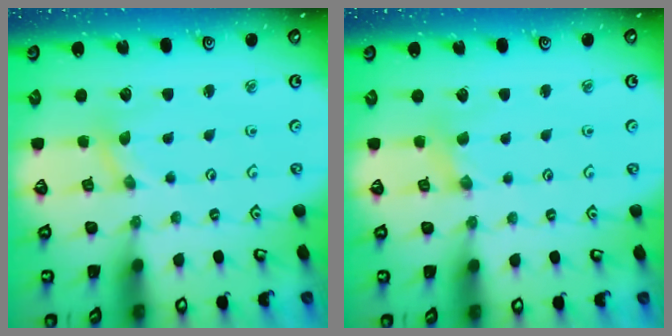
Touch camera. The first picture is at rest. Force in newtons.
{"total": 2.8, "press": 2.8, "slide": 0.3}